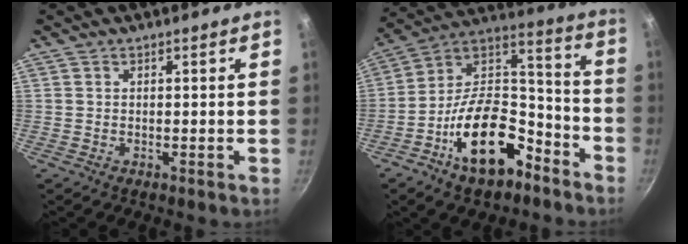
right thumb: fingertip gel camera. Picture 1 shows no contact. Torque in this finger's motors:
{"motor_torque": [0.29, 0.51, 1.32, -1.45, 0.53]}